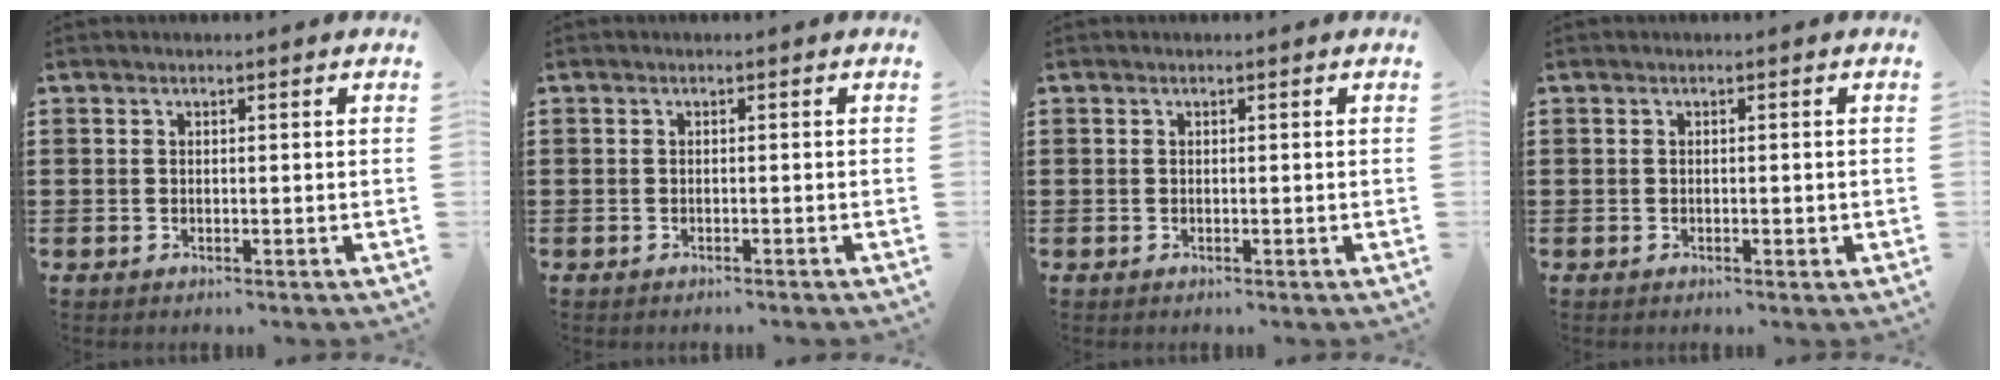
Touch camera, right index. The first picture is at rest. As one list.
[{"total": 0.5, "force": [-0.4, -0.2, 0.2], "torque": [-0.005, -0.005, -0.007]}, {"total": 0.0}, {"total": 1.5, "force": [-0.1, 0.6, 1.4], "torque": [-0.026, 0.001, -0.002]}]